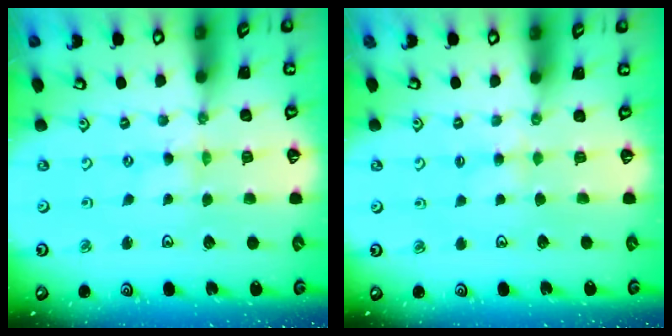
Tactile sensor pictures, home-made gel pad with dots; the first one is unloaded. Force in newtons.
{"total": 2.7, "press": 2.7, "slide": 0.5}